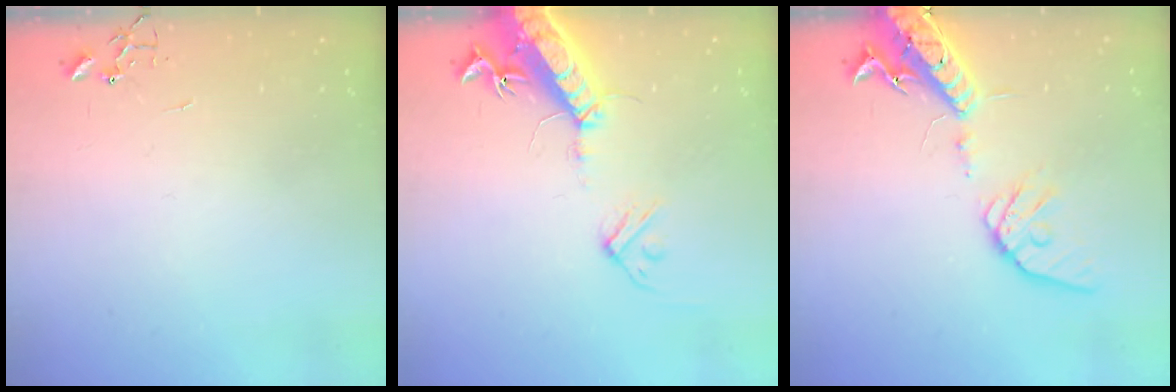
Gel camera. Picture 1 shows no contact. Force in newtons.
{"total": 17.3, "press": 16.8, "slide": 3.9}
{"total": 17.5, "press": 17.1, "slide": 3.5}